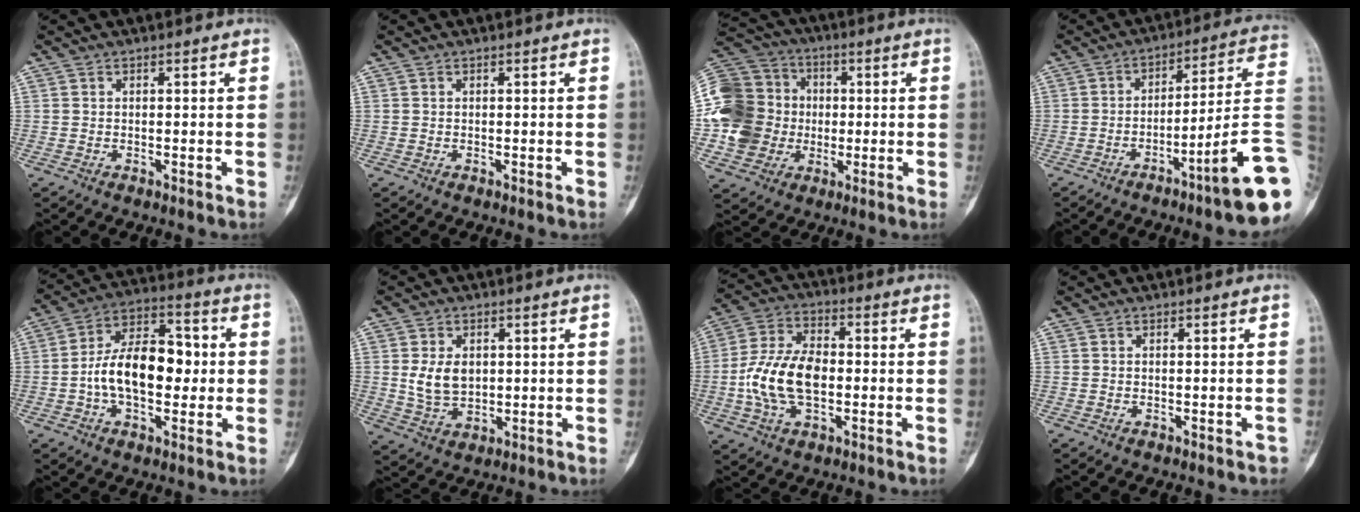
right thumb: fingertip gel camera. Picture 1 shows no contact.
{"total": 0.0}
{"total": 18.5, "force": [-0.7, 16.6, 8.2], "torque": [-0.155, 0.033, -0.007]}
{"total": 16.8, "force": [-6.2, 1.4, 15.6], "torque": [-0.175, 0.042, -0.090]}
{"total": 15.2, "force": [-0.9, 8.9, 12.3], "torque": [-0.189, 0.037, -0.022]}
{"total": 6.9, "force": [1.0, 4.9, 4.7], "torque": [-0.072, -0.008, 0.028]}
{"total": 13.5, "force": [-1.6, 8.0, 10.7], "torque": [-0.208, 0.024, -0.031]}
{"total": 1.1, "force": [-0.9, 0.5, 0.5], "torque": [-0.010, 0.005, -0.007]}